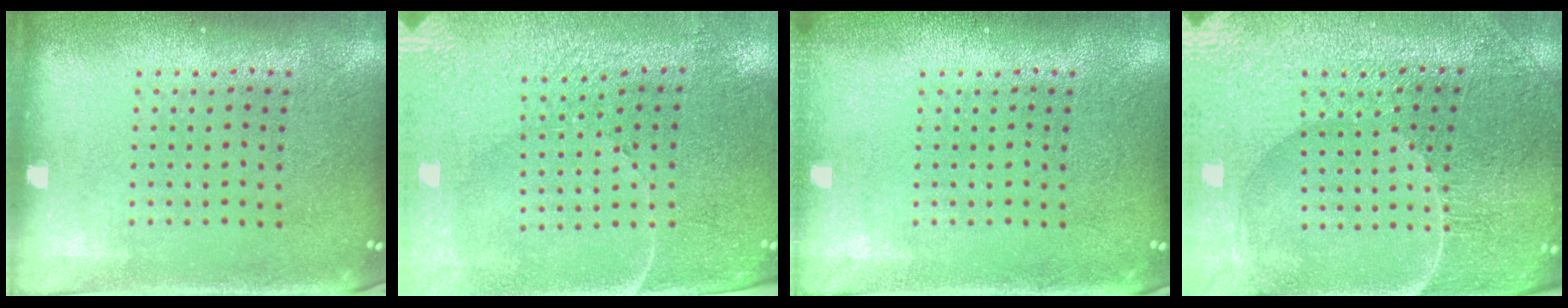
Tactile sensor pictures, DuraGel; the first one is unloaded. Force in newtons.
{"total": 3.4, "press": 3.1, "slide": 1.4}
{"total": 0.7, "press": 0.7, "slide": 0.1}
{"total": 3.5, "press": 3.5, "slide": 0.3}